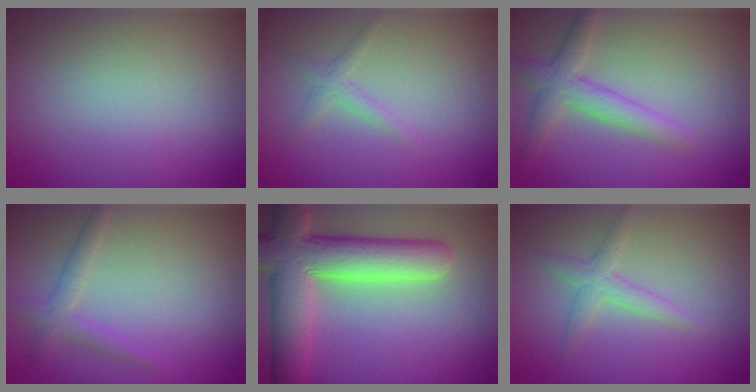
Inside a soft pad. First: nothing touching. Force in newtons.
{"total": 1.3, "press": 1.3, "slide": 0.1}
{"total": 3.3, "press": 3.3, "slide": 0.2}
{"total": 2.0, "press": 2.0, "slide": 0.1}
{"total": 9.5, "press": 9.5, "slide": 1.2}
{"total": 2.1, "press": 2.1, "slide": 0.1}